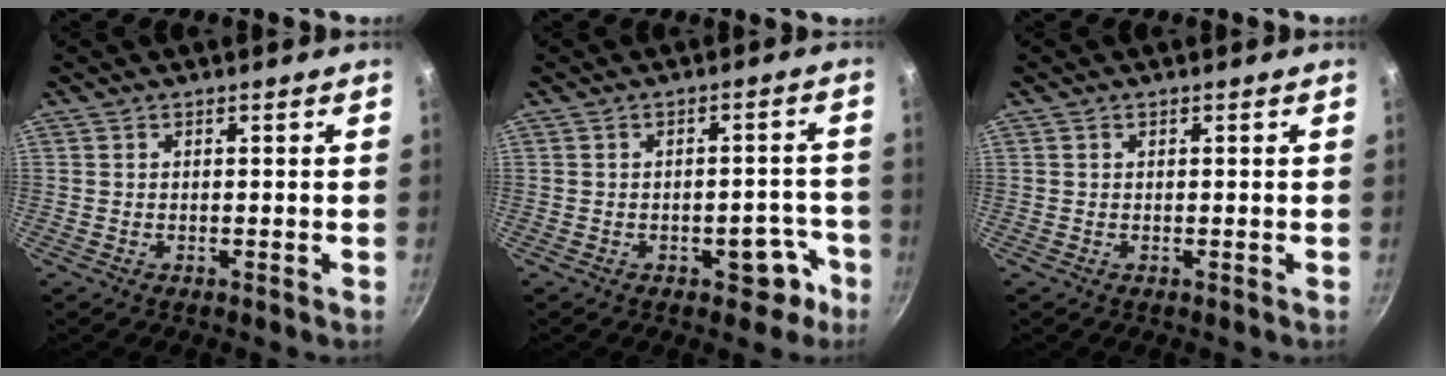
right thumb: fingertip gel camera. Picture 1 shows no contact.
{"total": 5.8, "force": [-3.1, 3.4, 3.5], "torque": [-0.004, 0.038, -0.026]}
{"total": 0.0}